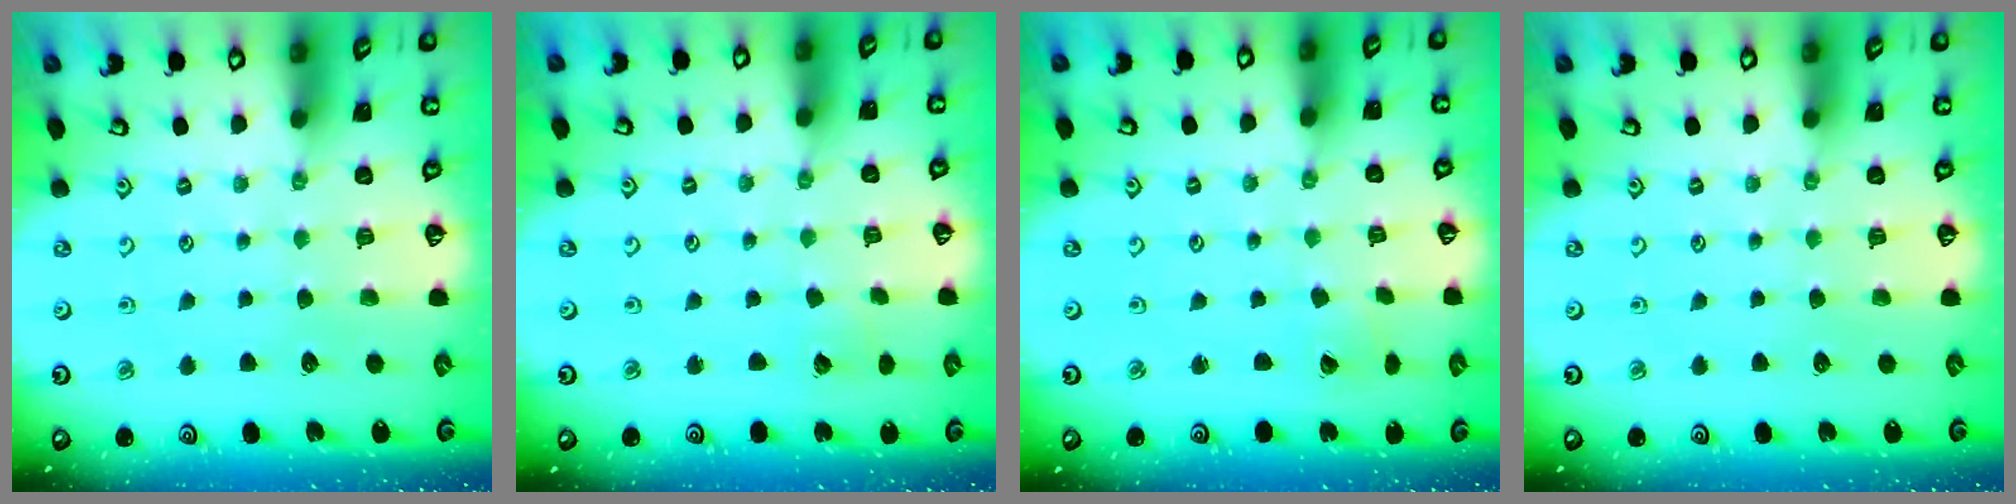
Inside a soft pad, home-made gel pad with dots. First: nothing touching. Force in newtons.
{"total": 3.4, "press": 3.3, "slide": 0.6}
{"total": 0.0}
{"total": 0.0}